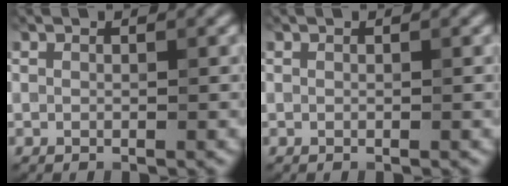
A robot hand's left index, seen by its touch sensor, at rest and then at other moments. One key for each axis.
{"total": 0.0}